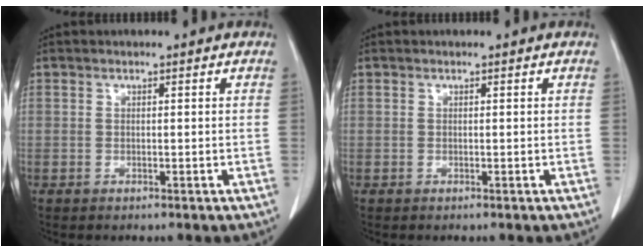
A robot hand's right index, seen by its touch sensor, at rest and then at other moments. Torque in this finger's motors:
{"motor_torque": [0.00, 0.00, 0.00, 0.00]}